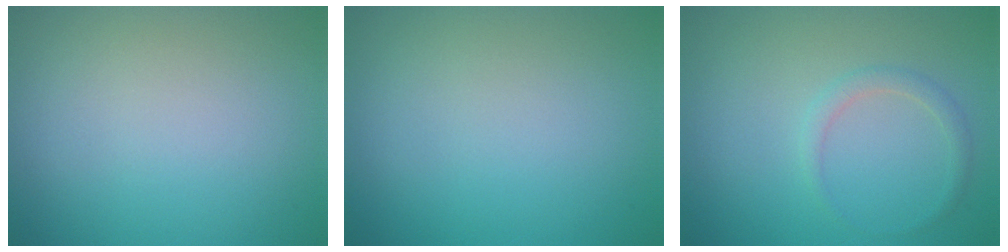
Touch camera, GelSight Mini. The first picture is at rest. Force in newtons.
{"total": 0.0}
{"total": 1.3, "press": 1.3, "slide": 0.1}